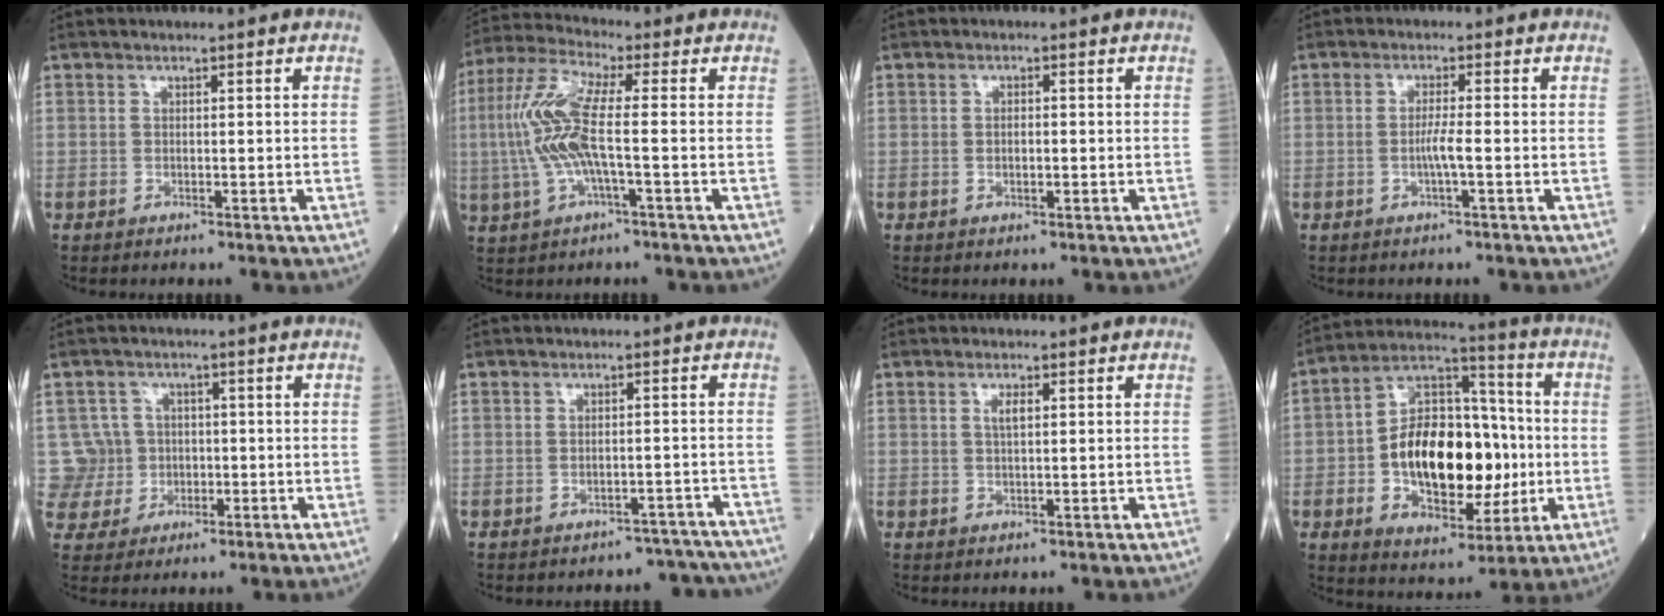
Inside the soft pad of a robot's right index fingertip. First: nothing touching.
{"total": 10.8, "force": [-0.5, 1.6, 10.7], "torque": [-0.248, 0.013, -0.017]}
{"total": 1.6, "force": [-0.2, 0.7, 1.4], "torque": [-0.026, 0.000, -0.002]}
{"total": 2.4, "force": [-0.6, -0.3, 2.2], "torque": [-0.043, -0.001, -0.013]}
{"total": 6.2, "force": [0.2, 6.2, -0.3], "torque": [0.015, 0.018, 0.009]}
{"total": 7.5, "force": [-7.1, 2.3, -0.3], "torque": [0.026, 0.026, -0.070]}
{"total": 1.7, "force": [0.5, 0.4, 1.5], "torque": [-0.030, 0.001, 0.009]}
{"total": 19.0, "force": [-1.8, 9.8, 16.2], "torque": [-0.287, 0.025, -0.025]}